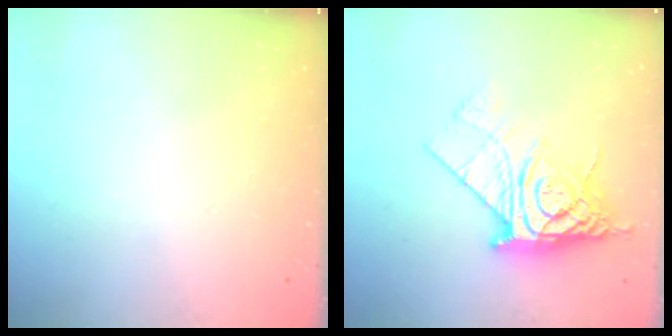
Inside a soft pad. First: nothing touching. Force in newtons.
{"total": 12.2, "press": 12.2, "slide": 1.1}